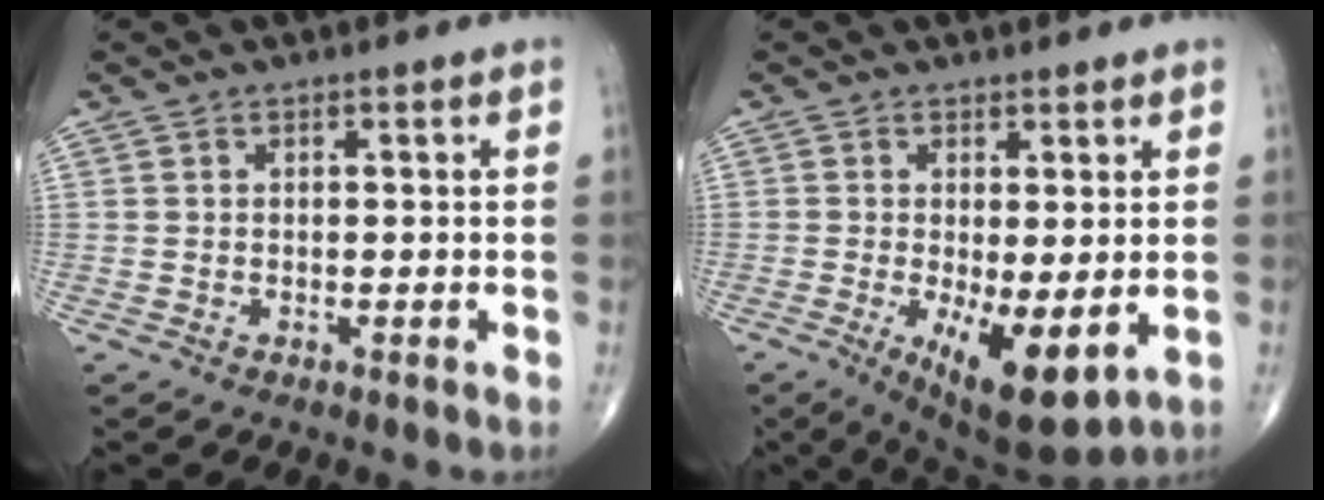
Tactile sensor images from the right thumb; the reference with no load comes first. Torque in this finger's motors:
{"motor_torque": [0.23, 1.59, -0.01, -0.25, 0.05]}